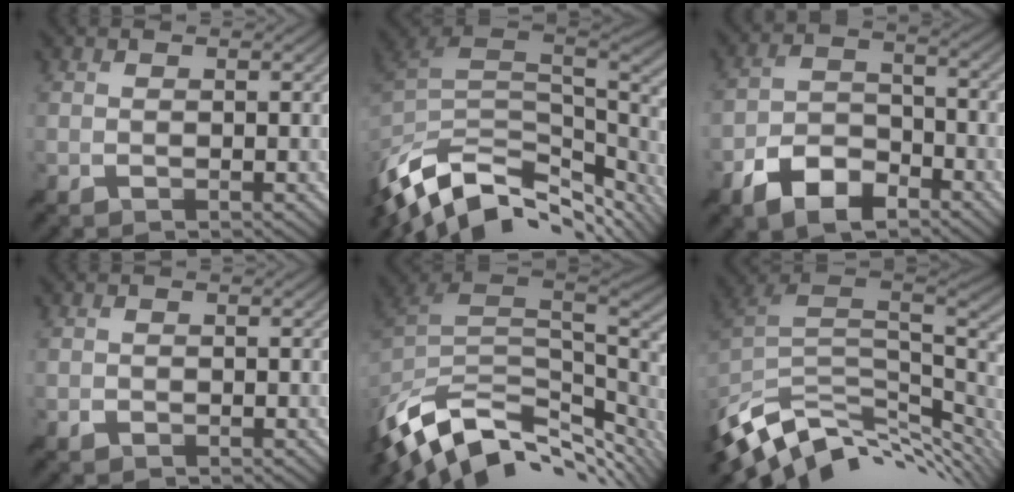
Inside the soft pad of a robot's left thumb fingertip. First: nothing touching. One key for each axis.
{"total": 13.3, "fx": -7.3, "fy": 6.5, "fz": 9.0, "tx": -0.216, "ty": -0.016, "tz": -0.121}
{"total": 7.4, "fx": -4.7, "fy": 3.8, "fz": 4.4, "tx": -0.082, "ty": 0.001, "tz": -0.101}
{"total": 0.0}
{"total": 13.1, "fx": -6.4, "fy": 6.8, "fz": 9.2, "tx": -0.214, "ty": -0.013, "tz": -0.110}
{"total": 11.9, "fx": -5.2, "fy": 5.8, "fz": 9.0, "tx": -0.213, "ty": -0.012, "tz": -0.085}